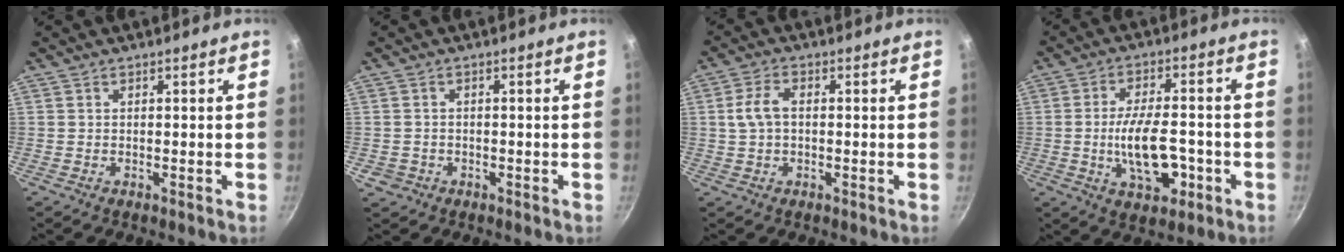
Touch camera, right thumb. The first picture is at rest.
{"total": 1.9, "force": [-0.7, 1.8, 0.2], "torque": [0.002, 0.009, -0.012]}
{"total": 4.7, "force": [0.3, 2.8, 3.8], "torque": [-0.085, 0.014, 0.003]}
{"total": 11.1, "force": [-2.6, 5.4, 9.3], "torque": [-0.150, 0.015, -0.038]}